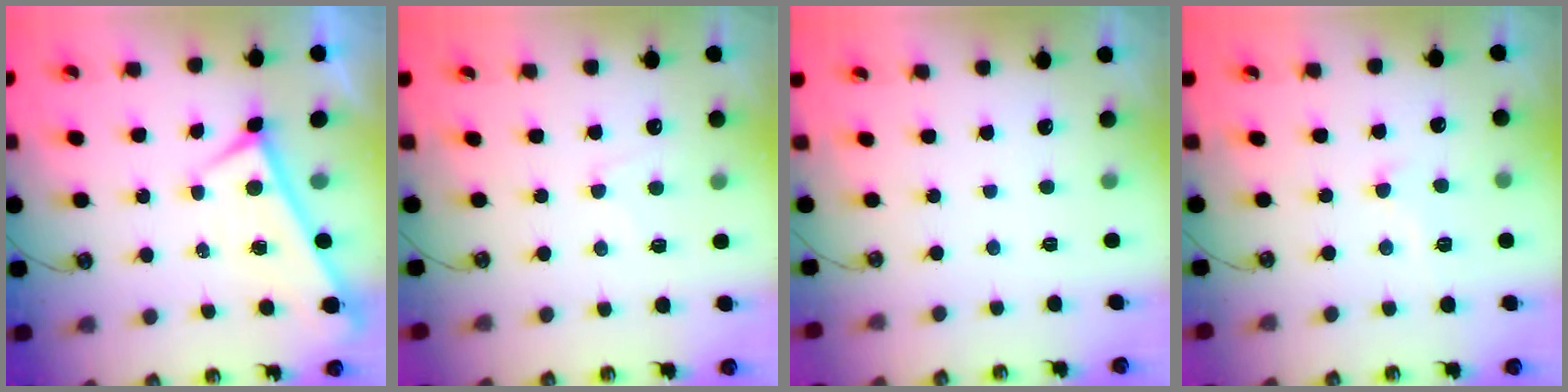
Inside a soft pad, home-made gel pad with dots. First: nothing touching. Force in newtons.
{"total": 1.3, "press": 1.2, "slide": 0.6}
{"total": 0.0}
{"total": 1.9, "press": 1.8, "slide": 0.8}